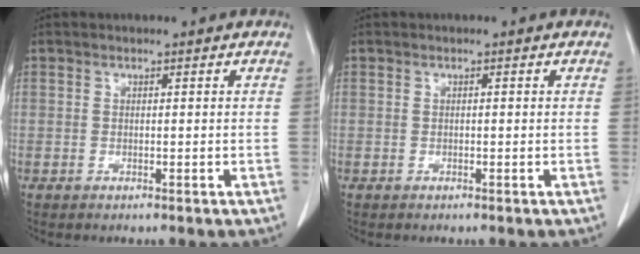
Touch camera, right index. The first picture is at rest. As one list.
[{"total": 0.0}]